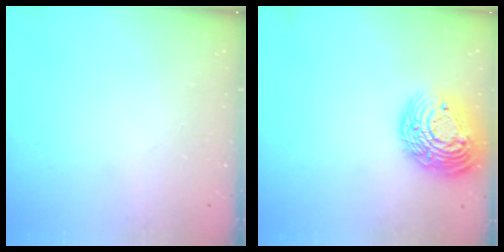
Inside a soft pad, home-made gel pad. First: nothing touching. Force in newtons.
{"total": 19.1, "press": 19.0, "slide": 1.5}